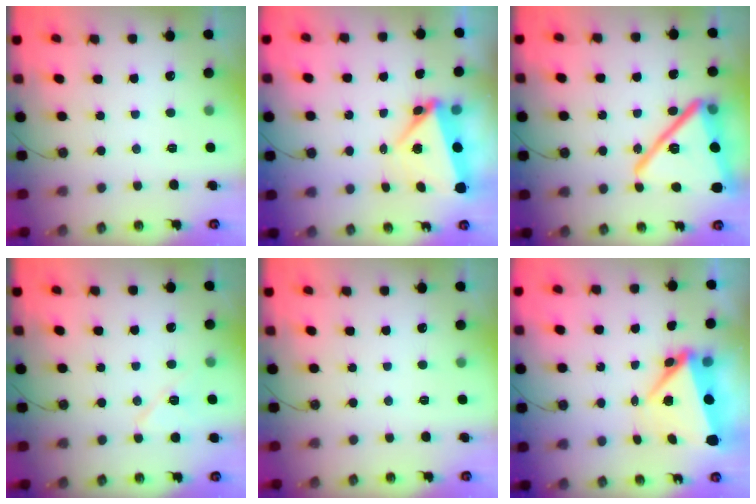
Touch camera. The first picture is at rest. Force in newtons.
{"total": 5.4, "press": 4.9, "slide": 2.1}
{"total": 24.8, "press": 24.7, "slide": 2.2}
{"total": 7.9, "press": 7.9, "slide": 0.7}
{"total": 0.0}
{"total": 7.1, "press": 6.7, "slide": 2.1}